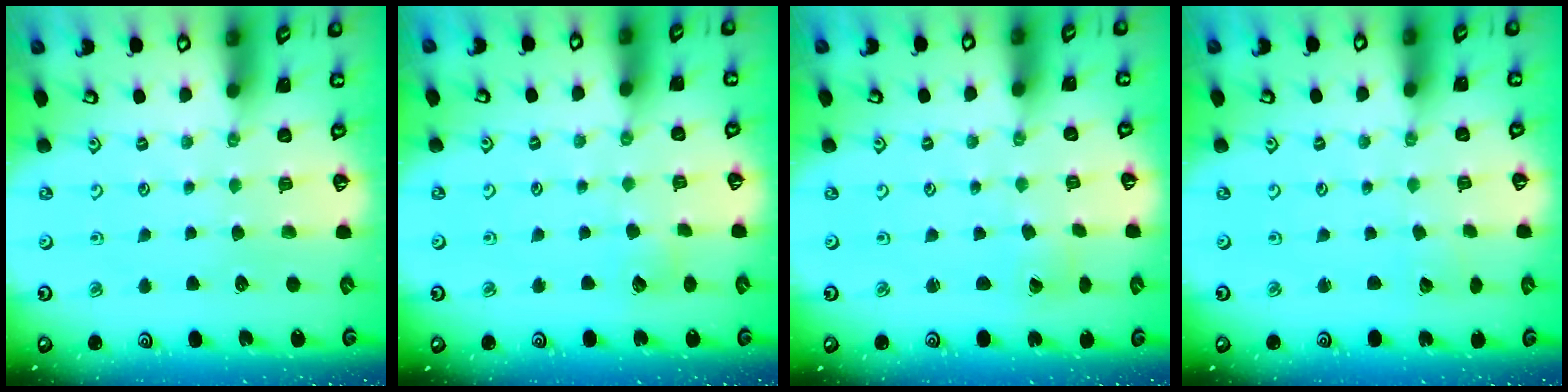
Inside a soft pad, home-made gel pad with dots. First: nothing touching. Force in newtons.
{"total": 3.4, "press": 3.3, "slide": 0.4}
{"total": 1.0, "press": 1.0, "slide": 0.0}
{"total": 0.9, "press": 0.9, "slide": 0.1}